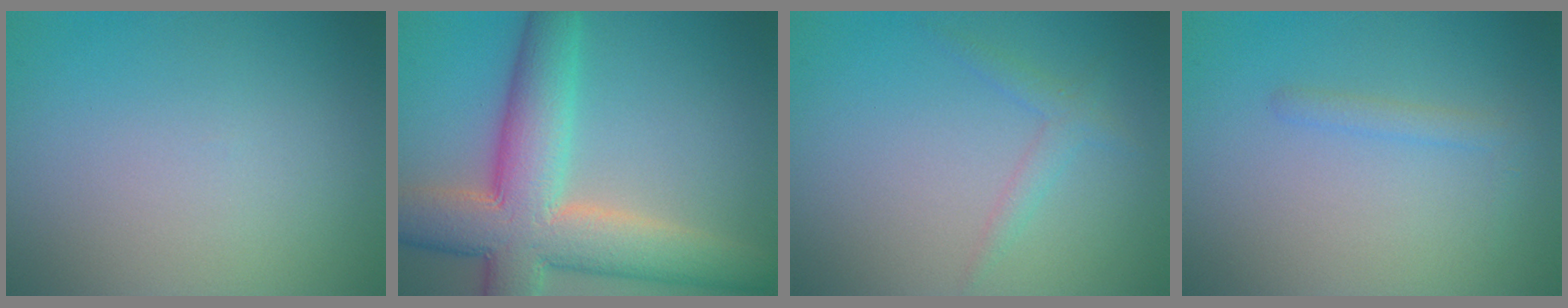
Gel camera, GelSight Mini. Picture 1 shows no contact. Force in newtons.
{"total": 10.3, "press": 10.2, "slide": 0.5}
{"total": 1.4, "press": 1.4, "slide": 0.1}
{"total": 1.1, "press": 1.1, "slide": 0.0}